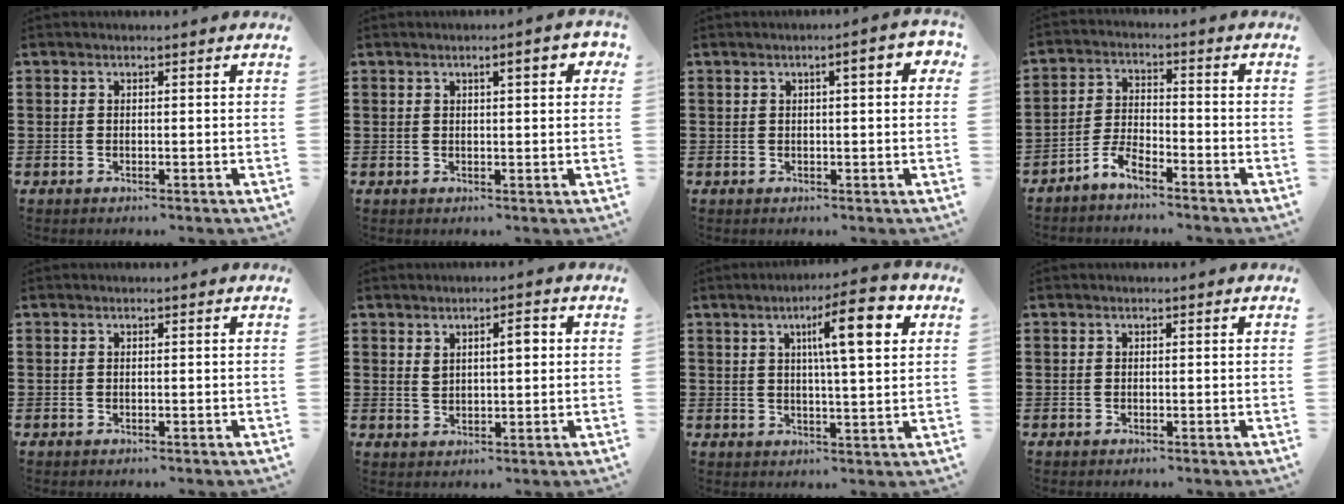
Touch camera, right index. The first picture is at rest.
{"total": 3.1, "force": [1.1, 0.6, 2.8], "torque": [-0.048, 0.003, 0.014]}
{"total": 3.6, "force": [0.9, 0.6, 3.4], "torque": [-0.049, -0.001, 0.008]}
{"total": 4.2, "force": [-3.8, 0.7, 1.7], "torque": [-0.047, 0.005, -0.080]}
{"total": 0.0}
{"total": 3.4, "force": [1.2, 1.2, 2.9], "torque": [-0.043, 0.001, 0.015]}
{"total": 10.8, "force": [4.2, 2.0, 9.8], "torque": [-0.164, 0.000, 0.061]}
{"total": 0.0}